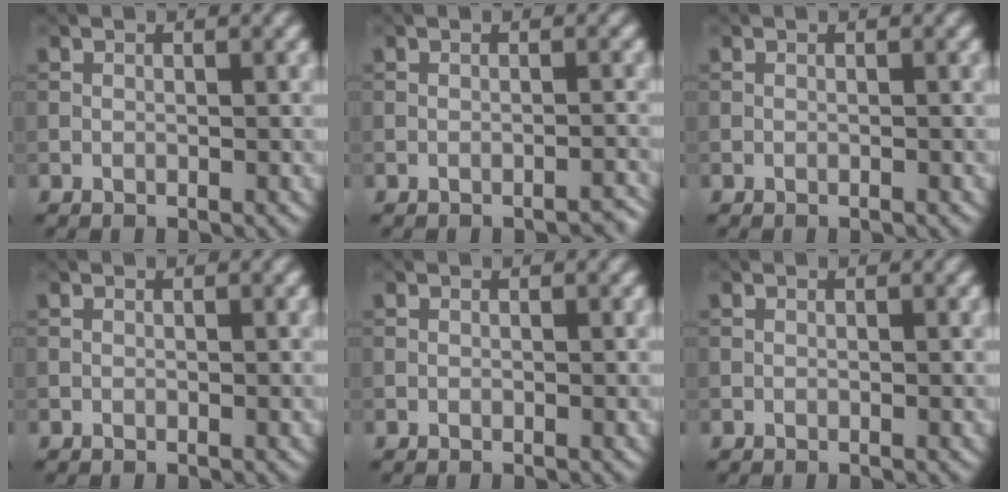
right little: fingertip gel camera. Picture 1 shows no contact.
{"total": 1.4, "force": [-1.3, 0.2, 0.4], "torque": [0.002, 0.006, -0.017]}
{"total": 0.0}
{"total": 0.0}
{"total": 0.0}
{"total": 0.0}